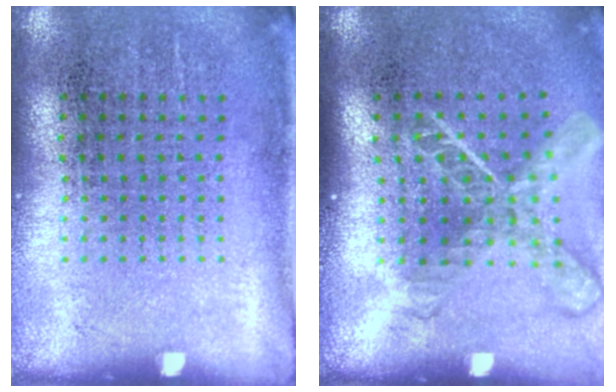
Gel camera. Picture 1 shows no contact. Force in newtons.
{"total": 2.0, "press": 1.4, "slide": 1.3}